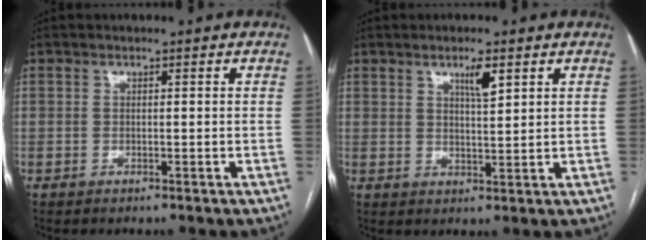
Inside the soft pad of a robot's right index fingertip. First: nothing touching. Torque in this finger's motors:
{"motor_torque": [0.10, 0.08, 0.11, 0.04]}